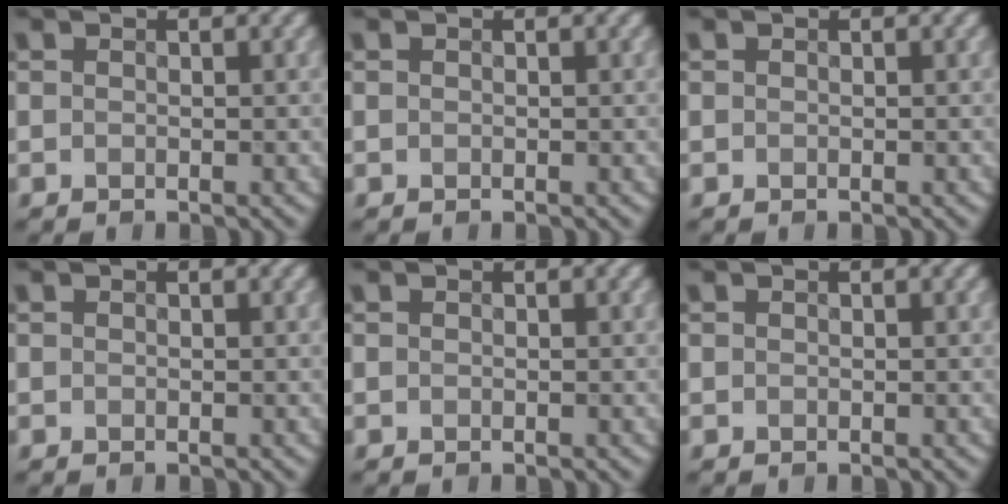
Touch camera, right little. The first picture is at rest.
{"total": 0.0}
{"total": 0.0}
{"total": 0.0}
{"total": 0.0}
{"total": 0.0}